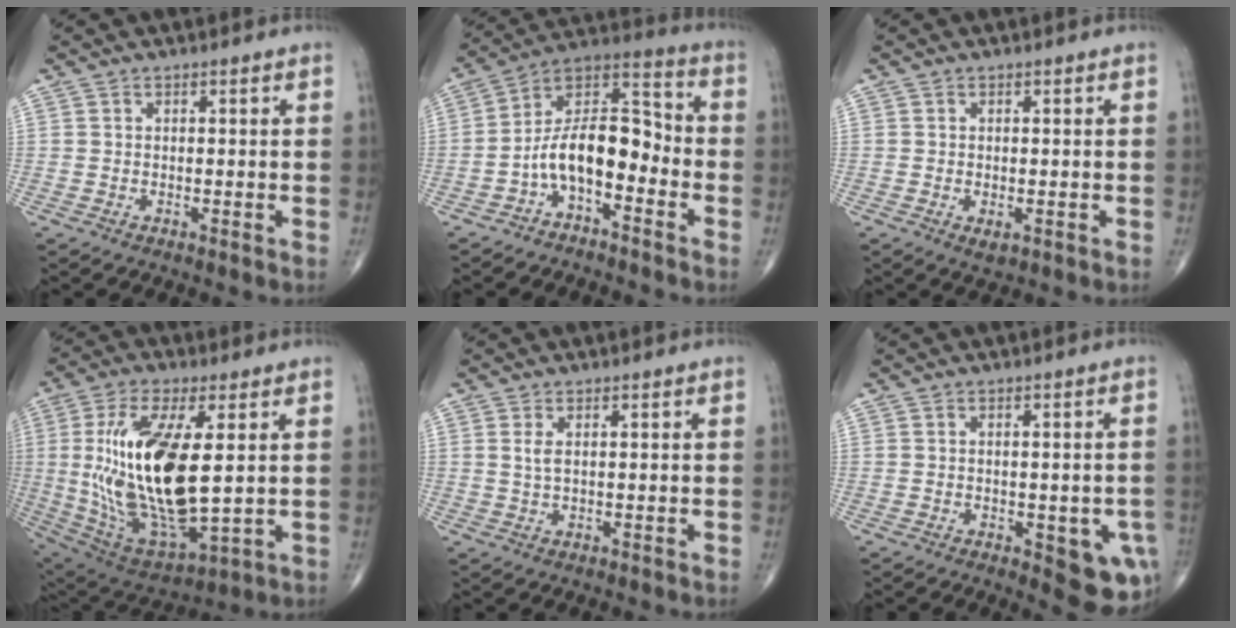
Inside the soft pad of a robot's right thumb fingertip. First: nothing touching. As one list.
[{"total": 12.3, "force": [-4.3, 6.1, 9.8], "torque": [-0.154, 0.079, -0.088]}, {"total": 1.9, "force": [-0.5, 0.9, 1.6], "torque": [-0.024, -0.003, -0.005]}, {"total": 23.7, "force": [2.0, 9.3, 21.7], "torque": [-0.441, -0.022, 0.053]}, {"total": 1.9, "force": [0.5, 0.8, 1.6], "torque": [-0.037, 0.001, 0.015]}, {"total": 9.3, "force": [-2.9, 3.9, 8.0], "torque": [-0.071, -0.004, -0.026]}]